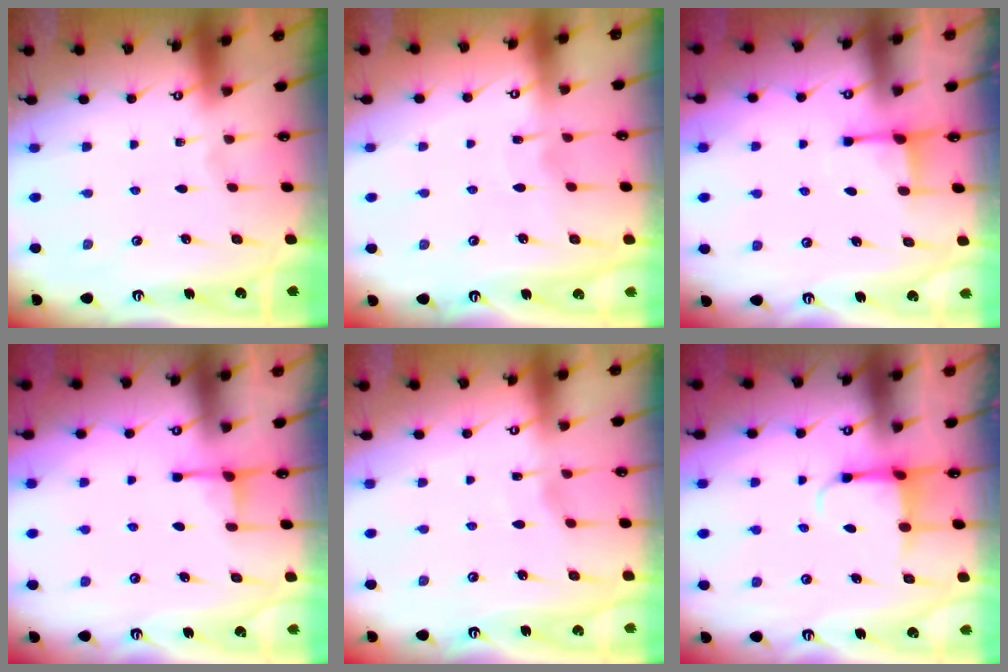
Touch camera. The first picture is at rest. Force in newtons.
{"total": 3.6, "press": 3.6, "slide": 0.3}
{"total": 2.3, "press": 2.2, "slide": 0.6}
{"total": 2.5, "press": 2.5, "slide": 0.5}
{"total": 3.0, "press": 2.9, "slide": 0.3}
{"total": 3.9, "press": 3.7, "slide": 1.2}